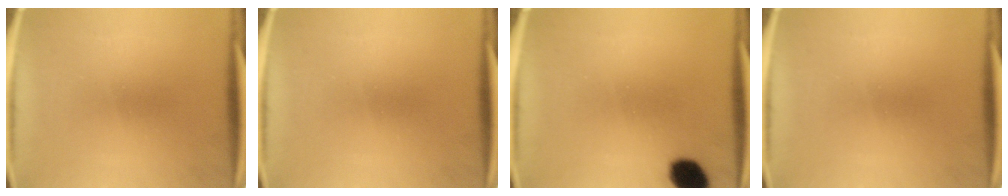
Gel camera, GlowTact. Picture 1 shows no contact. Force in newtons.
{"total": 0.0}
{"total": 7.3}
{"total": 0.0}